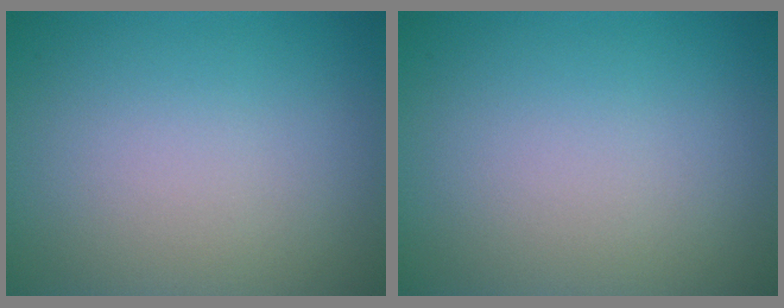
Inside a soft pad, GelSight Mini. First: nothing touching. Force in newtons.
{"total": 0.0}